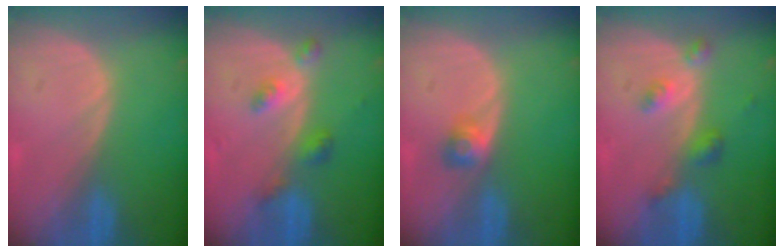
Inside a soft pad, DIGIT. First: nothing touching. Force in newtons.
{"total": 4.2, "press": 3.9, "slide": 1.6}
{"total": 2.6, "press": 2.3, "slide": 1.1}
{"total": 4.3, "press": 3.8, "slide": 1.9}